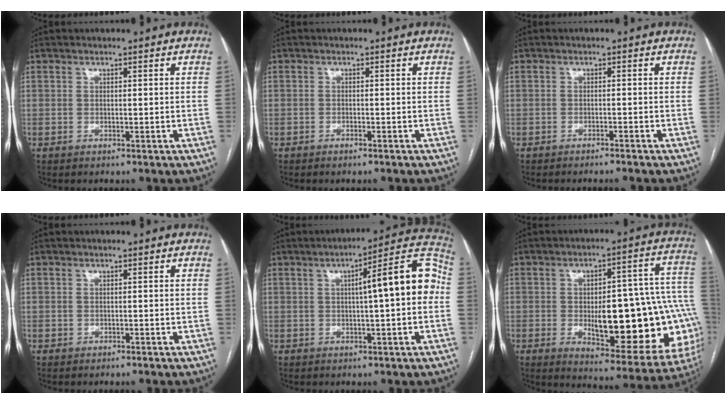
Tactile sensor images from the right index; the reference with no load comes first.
{"total": 0.9, "force": [-0.8, -0.2, 0.4], "torque": [-0.011, 0.000, -0.013]}
{"total": 2.4, "force": [-2.1, -0.9, 0.7], "torque": [-0.005, 0.003, -0.031]}
{"total": 0.0}
{"total": 11.7, "force": [0.8, 1.4, 11.6], "torque": [-0.153, 0.041, 0.005]}
{"total": 24.6, "force": [-3.9, 7.7, 23.0], "torque": [-0.215, 0.028, -0.025]}